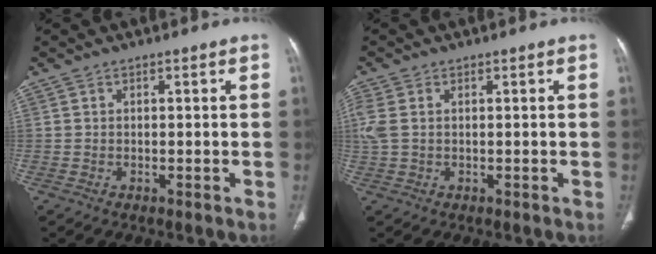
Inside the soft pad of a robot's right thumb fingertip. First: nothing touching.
{"total": 4.2, "force": [0.6, 2.8, 3.1], "torque": [-0.110, 0.017, 0.015]}